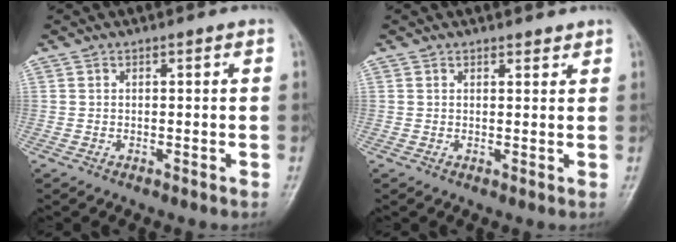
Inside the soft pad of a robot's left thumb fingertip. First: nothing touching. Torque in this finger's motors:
{"motor_torque": [-0.08, -0.05, -0.12, -0.17, 0.04]}